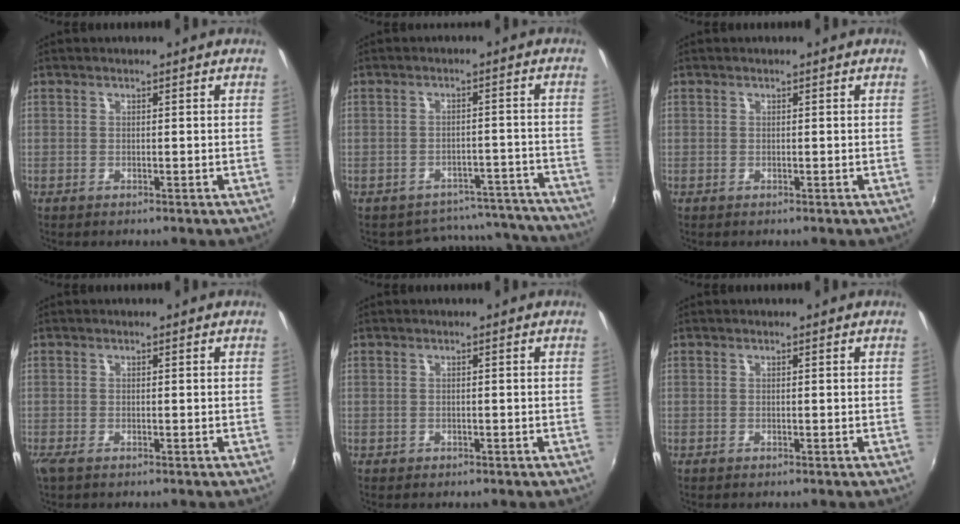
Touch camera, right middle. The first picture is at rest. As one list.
[{"total": 14.2, "force": [-13.1, 5.1, 1.7], "torque": [-0.029, 0.043, -0.149]}, {"total": 0.0}, {"total": 1.5, "force": [-0.9, 0.4, 1.2], "torque": [-0.025, -0.006, -0.018]}, {"total": 0.8, "force": [-0.4, 0.6, 0.2], "torque": [-0.003, -0.001, -0.002]}, {"total": 0.0}]